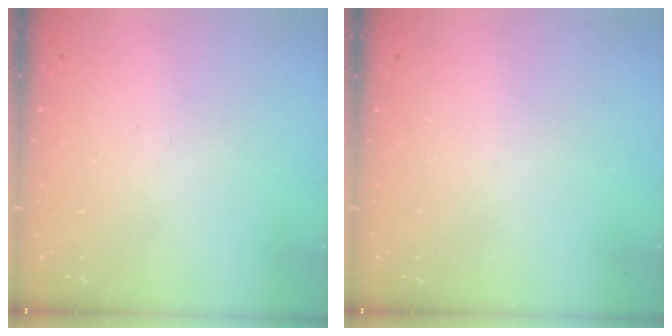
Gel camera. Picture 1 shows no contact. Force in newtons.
{"total": 0.0}